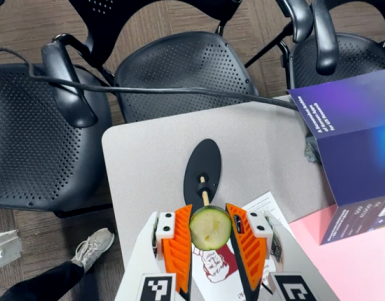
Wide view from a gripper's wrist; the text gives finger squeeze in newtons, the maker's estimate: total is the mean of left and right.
{"total": 14.5, "left": 14.9, "right": 14.1}